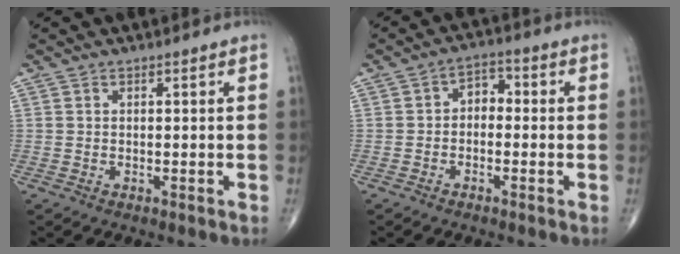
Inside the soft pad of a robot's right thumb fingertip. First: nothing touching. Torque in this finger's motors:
{"motor_torque": [-0.14, 0.07, 0.26, 0.00, 0.06]}